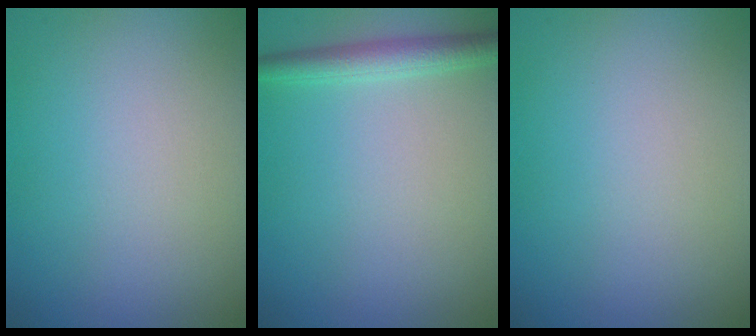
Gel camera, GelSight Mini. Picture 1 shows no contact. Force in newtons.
{"total": 2.4, "press": 2.4, "slide": 0.0}
{"total": 0.0}